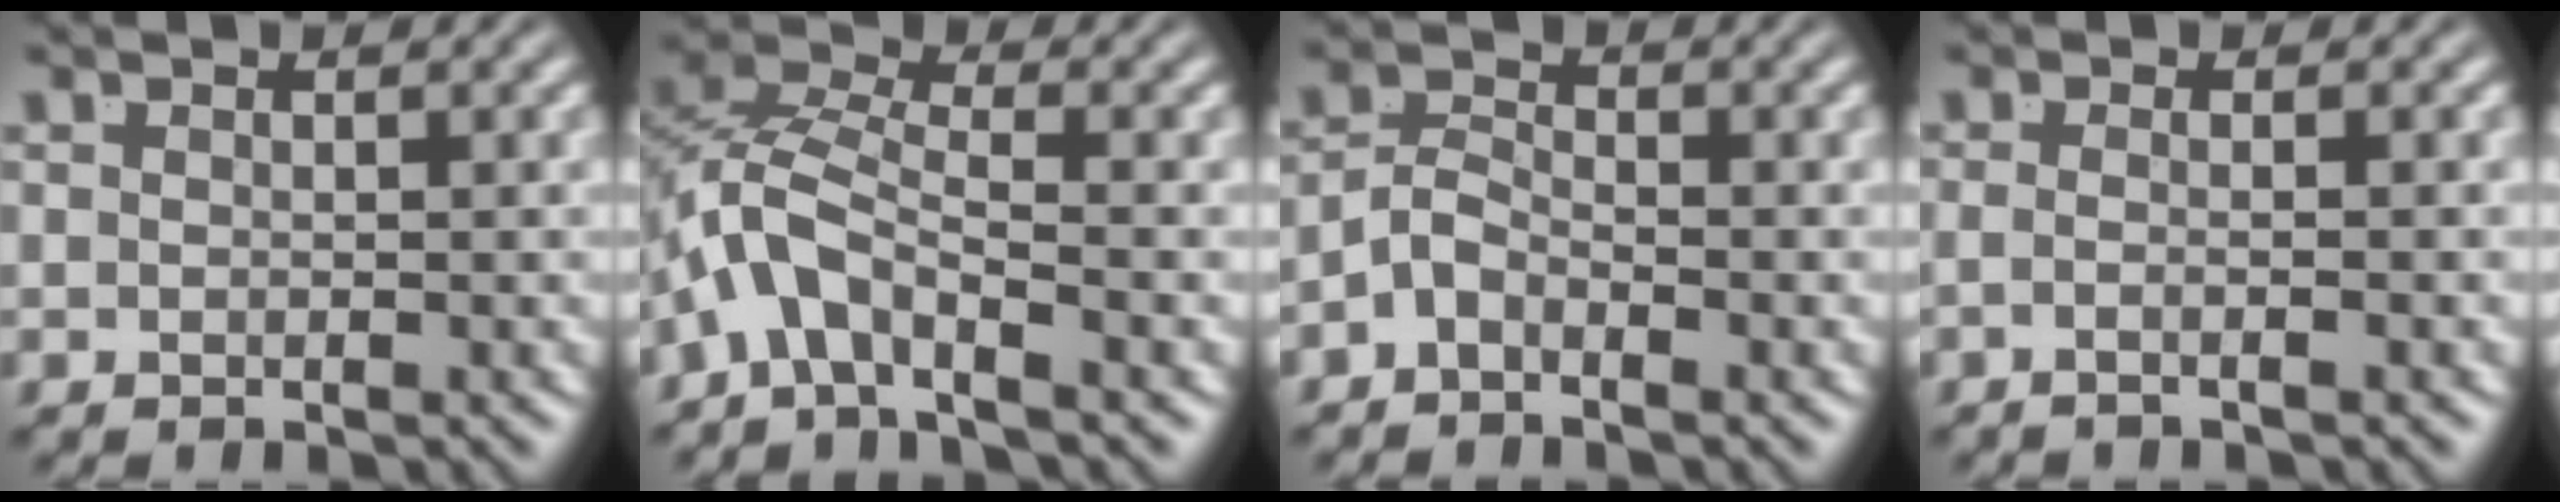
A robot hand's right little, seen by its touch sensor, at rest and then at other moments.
{"total": 6.0, "force": [-1.4, 4.1, 4.2], "torque": [-0.113, -0.027, -0.023]}
{"total": 3.3, "force": [-1.8, 2.2, 1.6], "torque": [-0.030, -0.011, -0.034]}
{"total": 1.9, "force": [-1.2, -0.9, 1.1], "torque": [-0.030, -0.010, -0.018]}